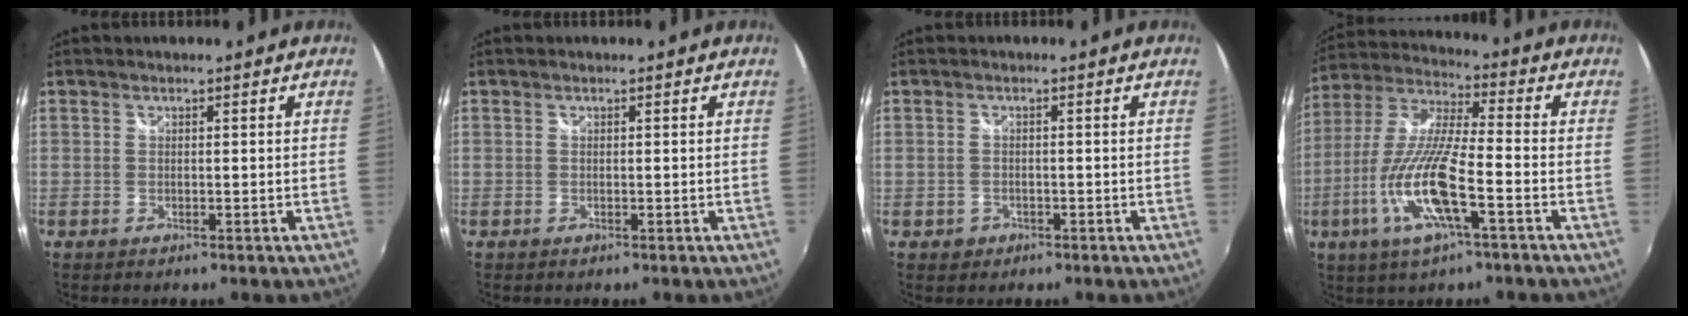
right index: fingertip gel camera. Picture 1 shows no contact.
{"total": 0.0}
{"total": 1.9, "force": [-0.8, 1.6, 0.4], "torque": [-0.011, 0.000, -0.009]}
{"total": 15.3, "force": [-6.0, 2.2, 13.9], "torque": [-0.292, -0.016, -0.119]}